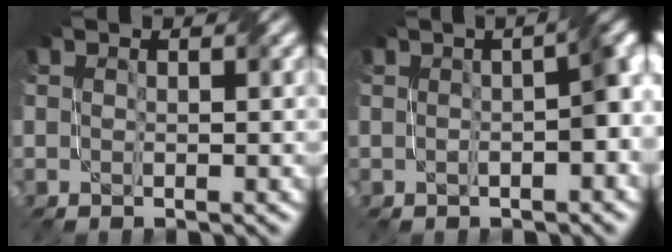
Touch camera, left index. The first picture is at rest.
{"total": 4.5, "force": [-0.1, 1.1, 4.3], "torque": [-0.054, 0.013, 0.002]}